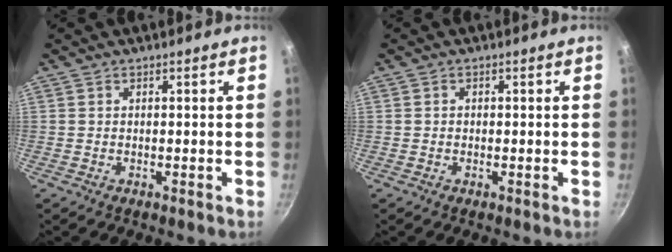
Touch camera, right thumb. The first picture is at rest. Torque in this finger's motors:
{"motor_torque": [-0.39, 0.13, -0.30, -0.04, -0.05]}